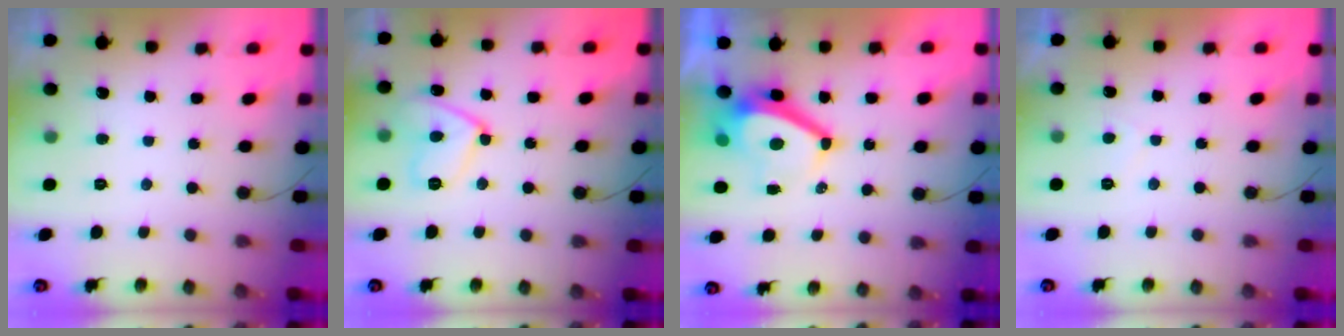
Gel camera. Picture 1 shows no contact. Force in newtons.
{"total": 11.4, "press": 11.1, "slide": 2.2}
{"total": 8.0, "press": 8.0, "slide": 0.9}
{"total": 1.4, "press": 1.2, "slide": 0.7}